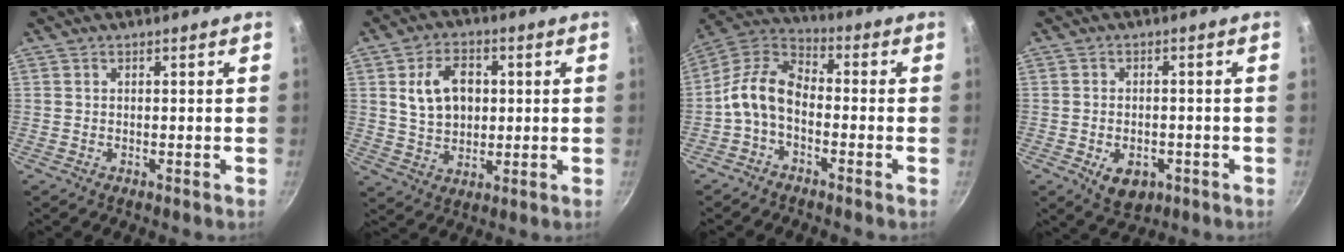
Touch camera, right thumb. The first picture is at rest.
{"total": 10.2, "force": [2.1, 7.2, 6.9], "torque": [-0.094, -0.001, 0.043]}
{"total": 9.9, "force": [-2.5, 6.2, 7.3], "torque": [-0.138, 0.046, -0.063]}
{"total": 6.0, "force": [-2.3, 3.9, 3.9], "torque": [-0.051, 0.008, -0.025]}